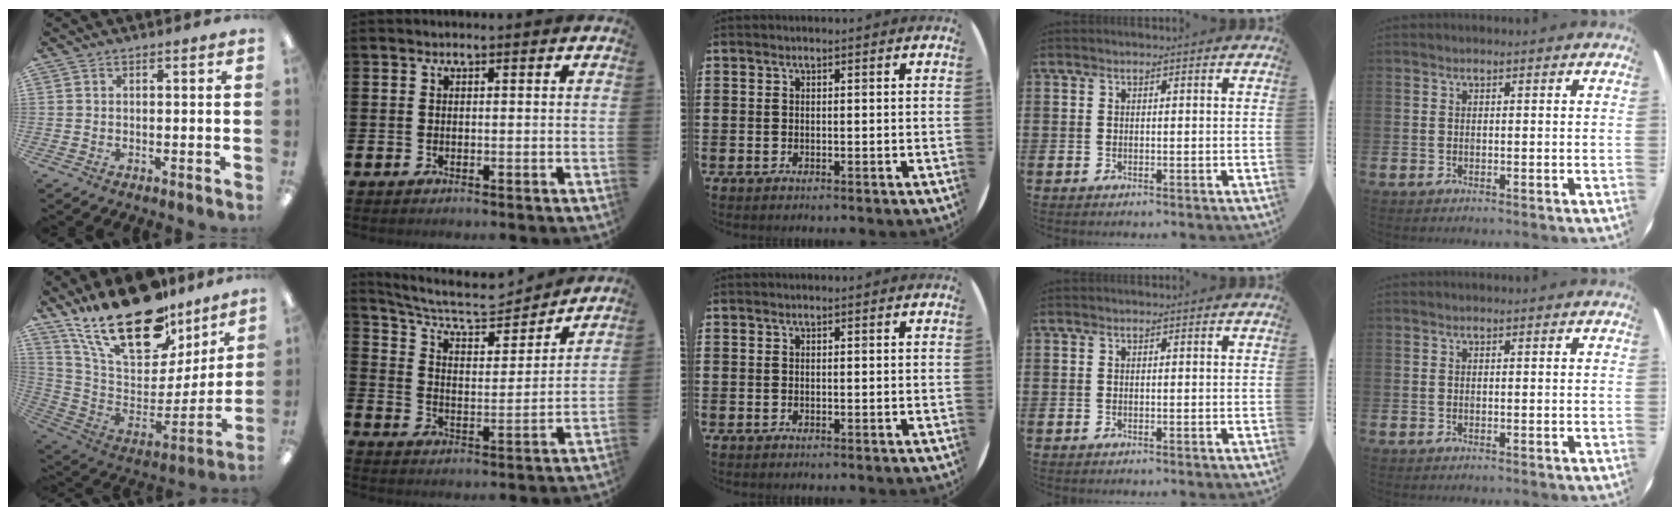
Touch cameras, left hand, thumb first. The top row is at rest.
{"thumb": {"total": 26.8, "force": [19.2, 11.4, 14.8], "torque": [-0.255, -0.128, 0.336]}, "index": {"total": 8.4, "force": [7.4, 2.6, 3.0], "torque": [-0.087, -0.052, 0.125]}}